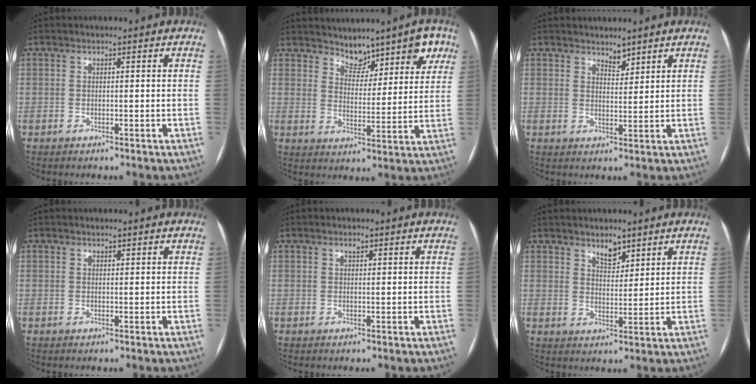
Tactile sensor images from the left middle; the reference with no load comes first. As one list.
[{"total": 8.1, "force": [6.3, 3.9, 3.2], "torque": [-0.023, 0.013, 0.093]}, {"total": 2.2, "force": [2.0, 0.7, 0.5], "torque": [-0.006, -0.004, 0.034]}, {"total": 0.5, "force": [0.5, 0.2, 0.2], "torque": [-0.008, 0.003, 0.007]}, {"total": 0.7, "force": [0.5, 0.3, 0.5], "torque": [-0.010, 0.001, 0.009]}, {"total": 3.5, "force": [2.7, 1.5, 1.5], "torque": [-0.026, -0.005, 0.048]}]